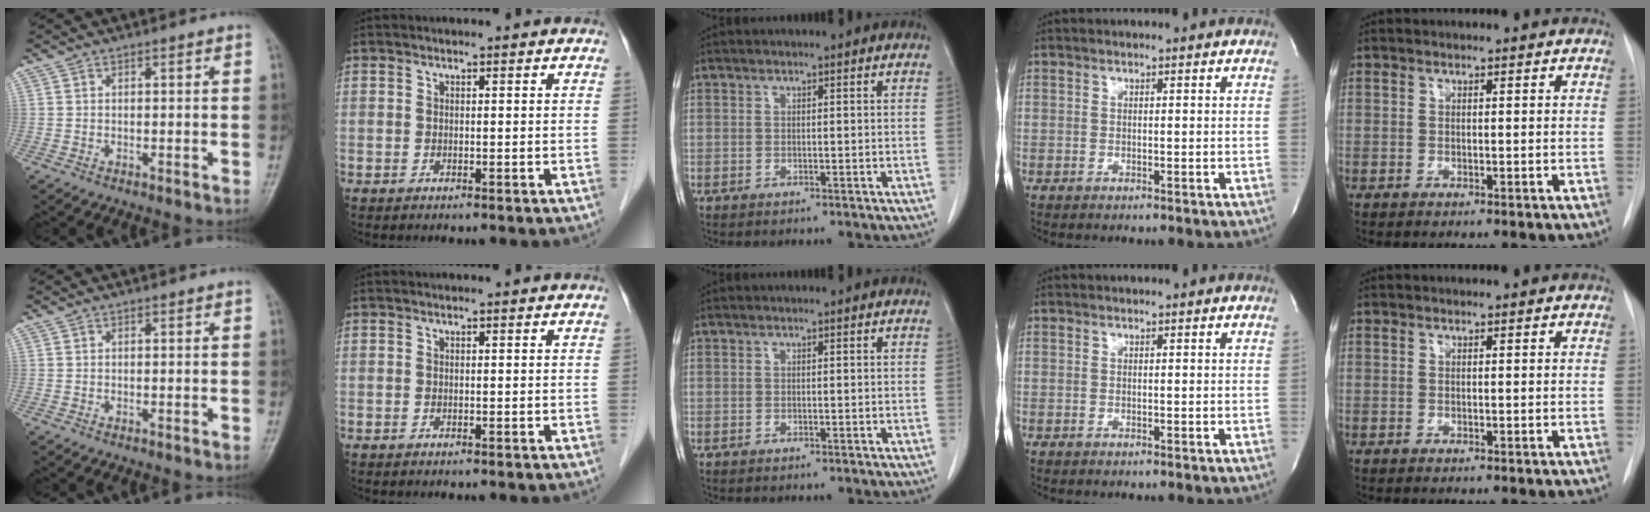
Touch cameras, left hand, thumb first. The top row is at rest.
{}